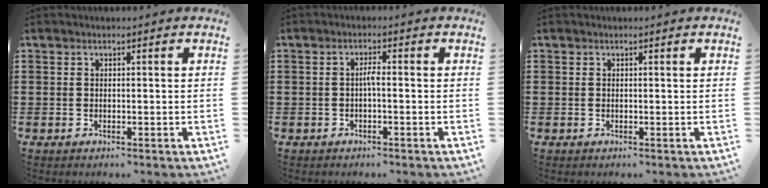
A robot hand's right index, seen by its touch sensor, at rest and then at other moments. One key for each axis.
{"total": 1.7, "fx": -0.4, "fy": 0.2, "fz": 1.6, "tx": -0.034, "ty": 0.001, "tz": -0.008}
{"total": 0.0}